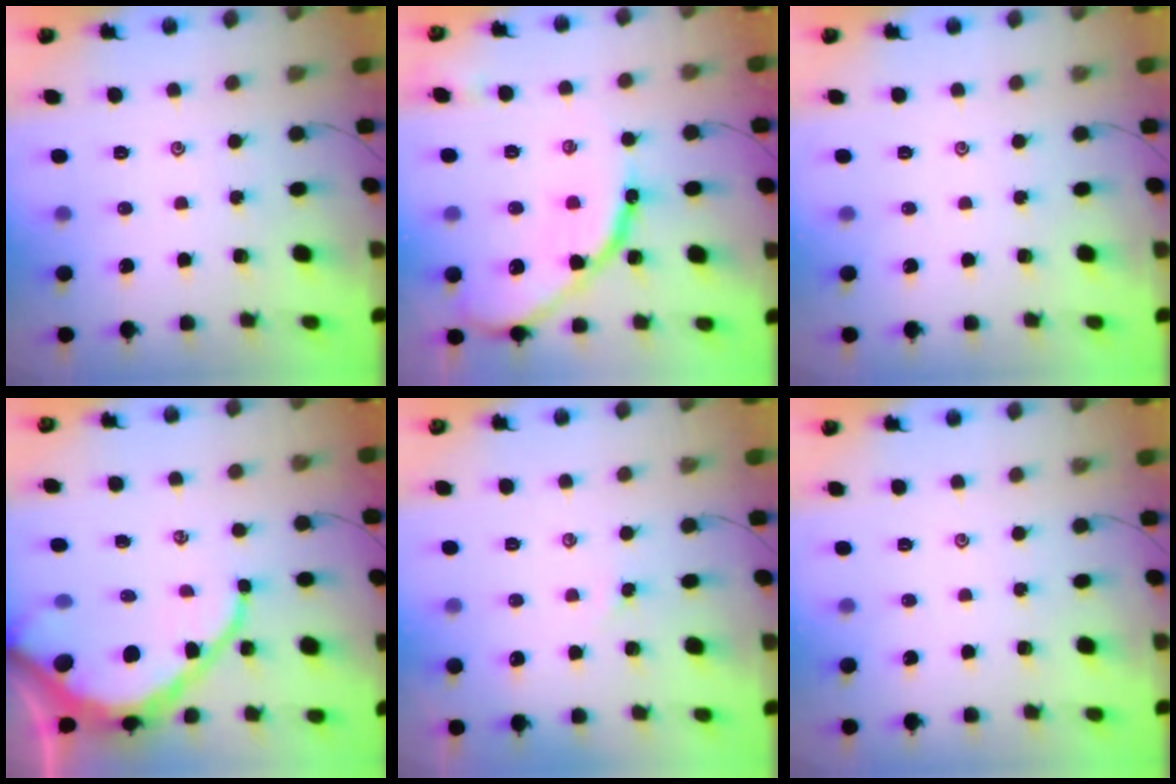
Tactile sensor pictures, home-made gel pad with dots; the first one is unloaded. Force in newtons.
{"total": 14.6, "press": 14.5, "slide": 1.1}
{"total": 0.0}
{"total": 15.7, "press": 15.6, "slide": 1.7}
{"total": 1.7, "press": 1.6, "slide": 0.4}
{"total": 0.0}